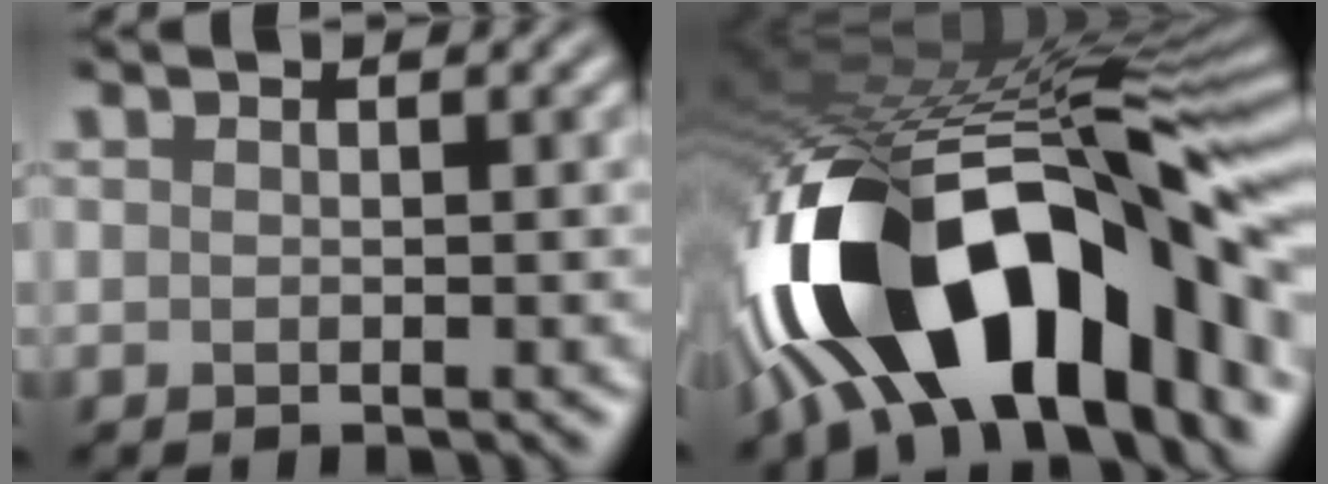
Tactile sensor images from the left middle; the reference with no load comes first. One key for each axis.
{"total": 19.7, "fx": -6.8, "fy": 9.3, "fz": 16.0, "tx": -0.283, "ty": -0.001, "tz": -0.114}